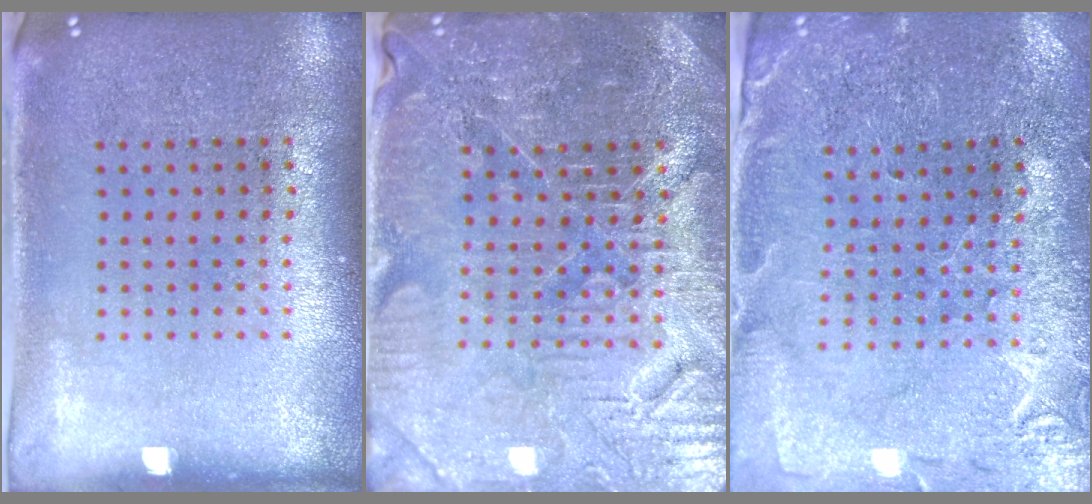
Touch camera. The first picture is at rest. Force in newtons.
{"total": 4.6, "press": 4.4, "slide": 1.3}
{"total": 0.7, "press": 0.7, "slide": 0.3}